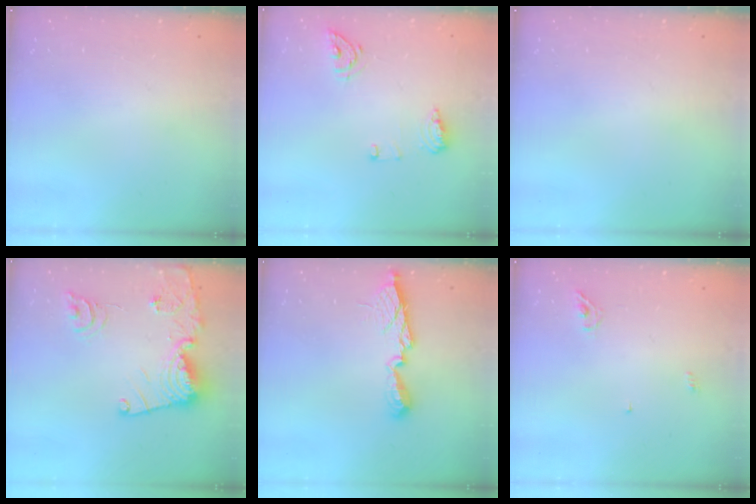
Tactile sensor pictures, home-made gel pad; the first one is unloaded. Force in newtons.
{"total": 9.2, "press": 9.0, "slide": 2.1}
{"total": 0.0}
{"total": 18.1, "press": 18.0, "slide": 2.0}
{"total": 10.6, "press": 10.6, "slide": 0.6}
{"total": 4.3, "press": 4.3, "slide": 0.1}